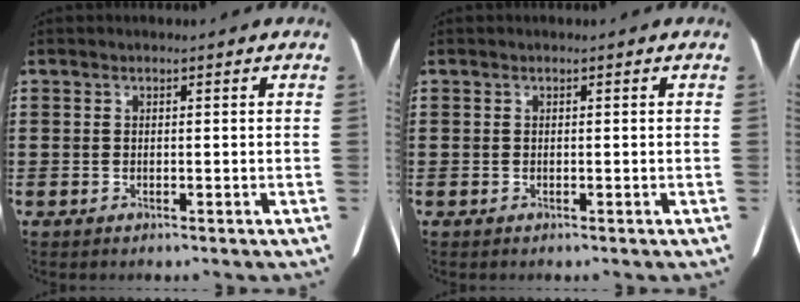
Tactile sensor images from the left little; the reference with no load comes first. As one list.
[{"total": 0.0}]